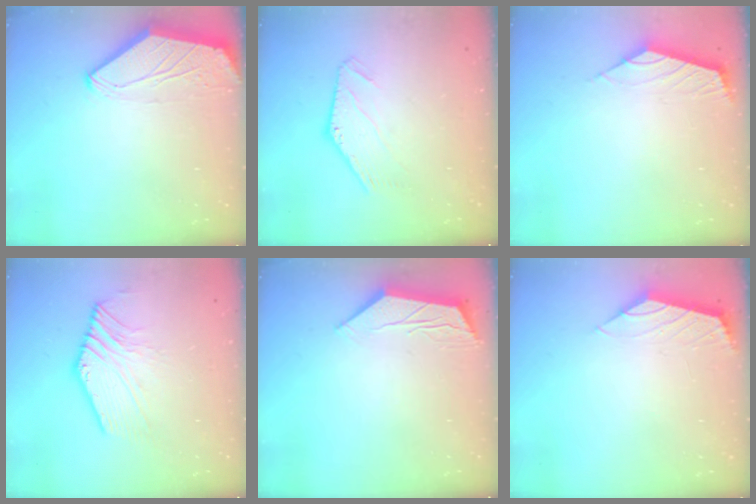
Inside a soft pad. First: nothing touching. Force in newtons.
{"total": 1.1, "press": 1.1, "slide": 0.0}
{"total": 2.4, "press": 2.3, "slide": 0.6}
{"total": 5.0, "press": 4.9, "slide": 1.1}
{"total": 5.5, "press": 5.5, "slide": 0.5}
{"total": 0.9, "press": 0.9, "slide": 0.3}